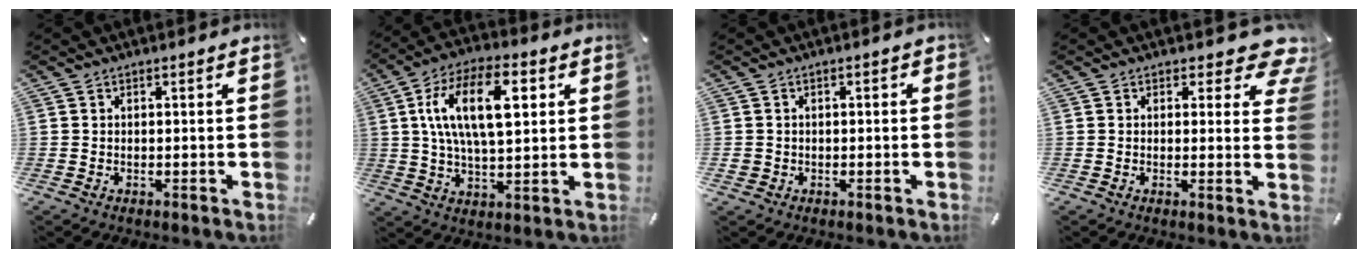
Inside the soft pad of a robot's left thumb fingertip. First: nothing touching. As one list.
[{"total": 16.6, "force": [4.7, 8.1, 13.7], "torque": [-0.256, 0.003, 0.073]}, {"total": 2.2, "force": [-0.7, 2.0, 0.8], "torque": [-0.015, 0.004, -0.015]}, {"total": 7.0, "force": [4.1, 3.6, 4.4], "torque": [-0.039, -0.027, 0.066]}]